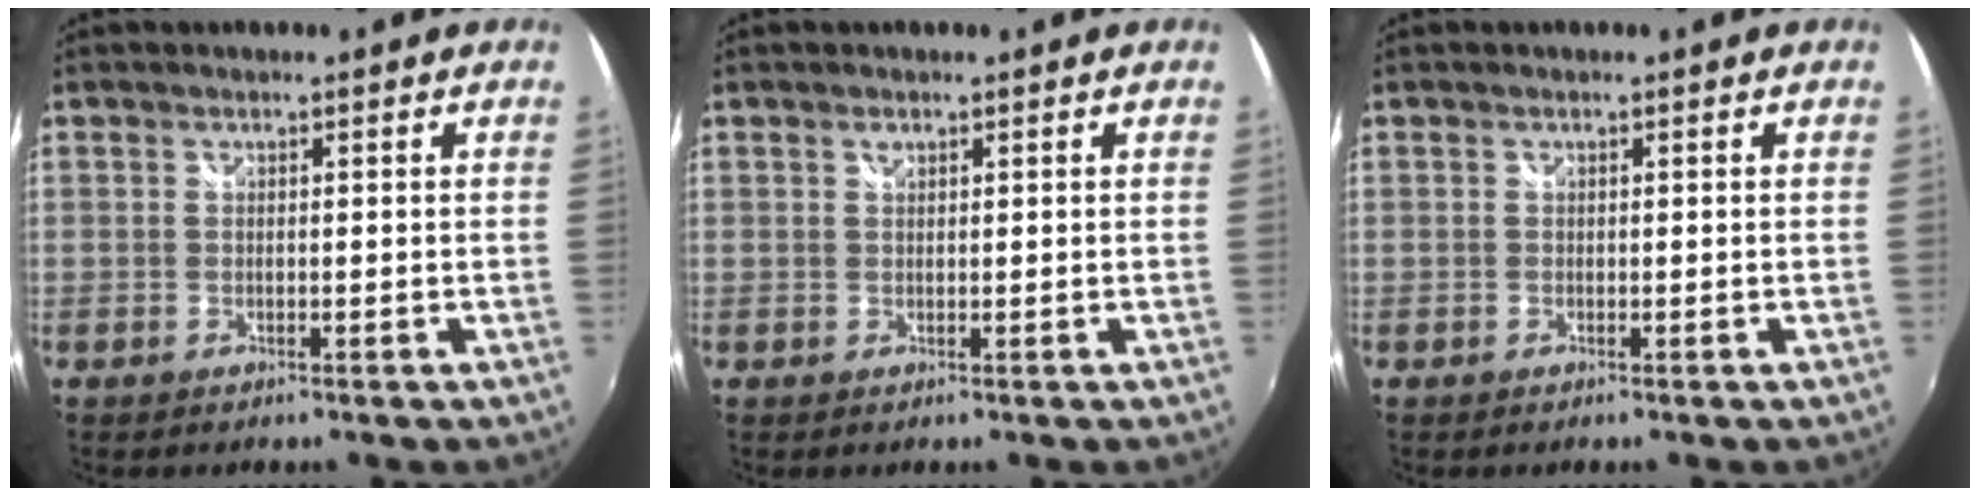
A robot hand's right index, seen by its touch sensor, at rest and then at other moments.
{"total": 0.7, "force": [0.5, 0.3, 0.4], "torque": [-0.006, 0.002, 0.008]}
{"total": 0.0}